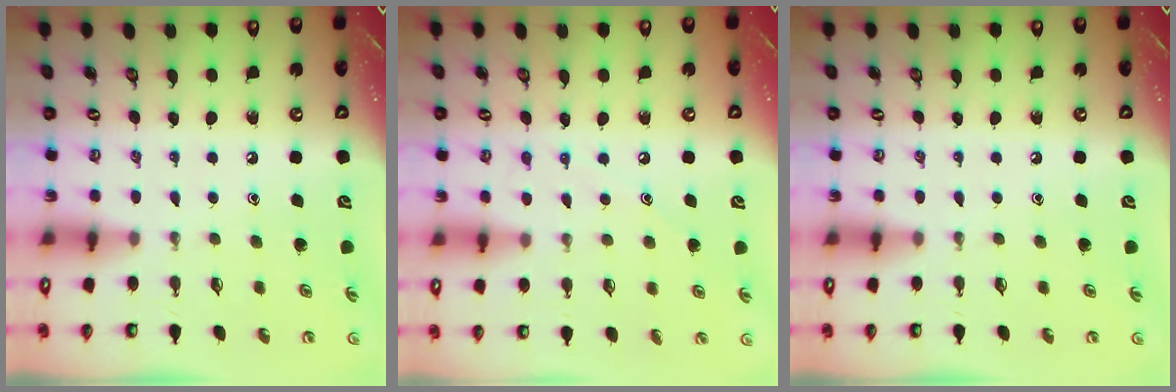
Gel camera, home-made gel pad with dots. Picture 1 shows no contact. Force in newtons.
{"total": 5.9, "press": 5.9, "slide": 0.4}
{"total": 0.0}